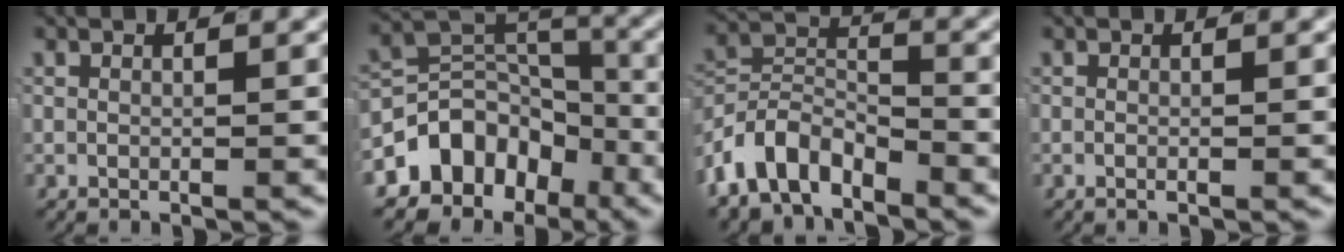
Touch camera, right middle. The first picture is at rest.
{"total": 13.3, "force": [-5.1, 10.3, 6.7], "torque": [-0.108, -0.022, -0.085]}
{"total": 8.4, "force": [-5.2, 5.4, 3.8], "torque": [-0.070, -0.018, -0.092]}
{"total": 0.7, "force": [-0.4, 0.4, 0.3], "torque": [-0.010, 0.002, -0.008]}